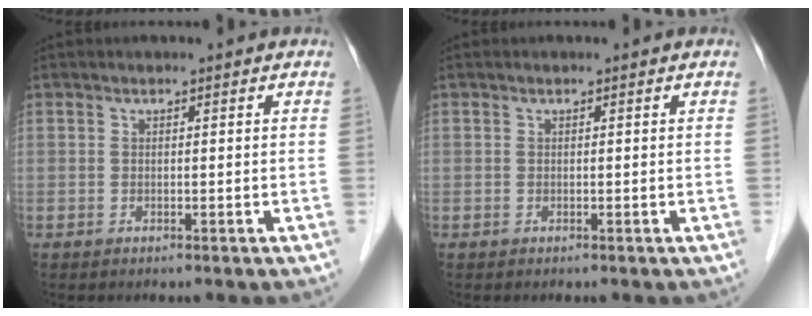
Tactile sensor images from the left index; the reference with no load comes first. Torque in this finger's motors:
{"motor_torque": [0.00, 0.00, 0.00, 0.00]}